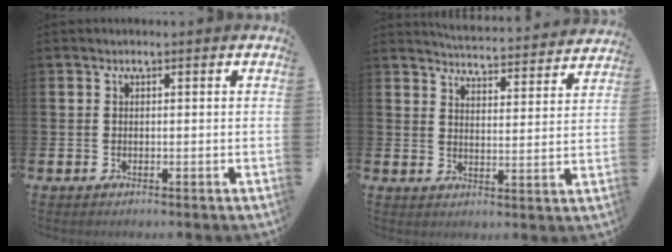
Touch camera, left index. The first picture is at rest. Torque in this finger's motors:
{"motor_torque": [0.81, -1.33, 0.02, 0.03]}